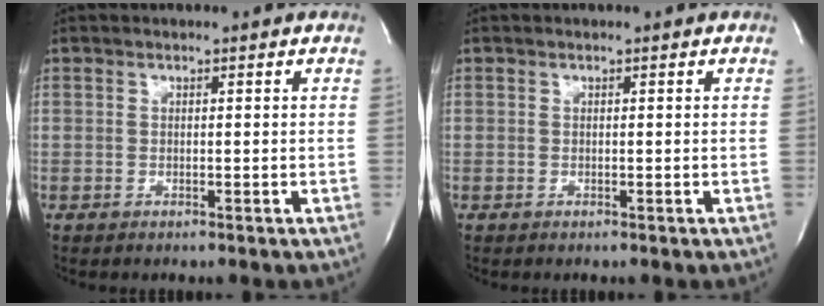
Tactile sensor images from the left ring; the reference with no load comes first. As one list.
[{"total": 0.0}]